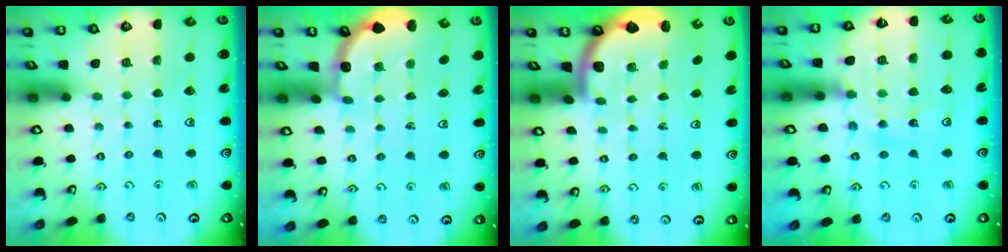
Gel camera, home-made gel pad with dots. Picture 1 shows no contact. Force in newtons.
{"total": 1.9, "press": 1.9, "slide": 0.3}
{"total": 2.2, "press": 2.2, "slide": 0.3}
{"total": 12.6, "press": 12.6, "slide": 1.4}